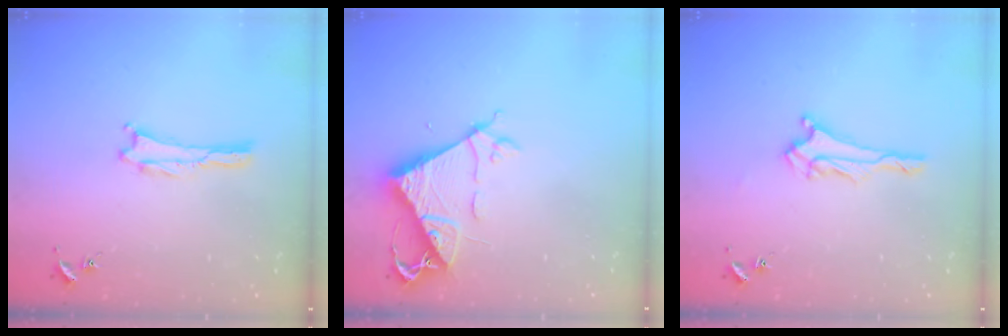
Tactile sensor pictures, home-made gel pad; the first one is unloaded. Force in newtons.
{"total": 7.5, "press": 7.5, "slide": 0.1}
{"total": 3.6, "press": 3.6, "slide": 0.4}